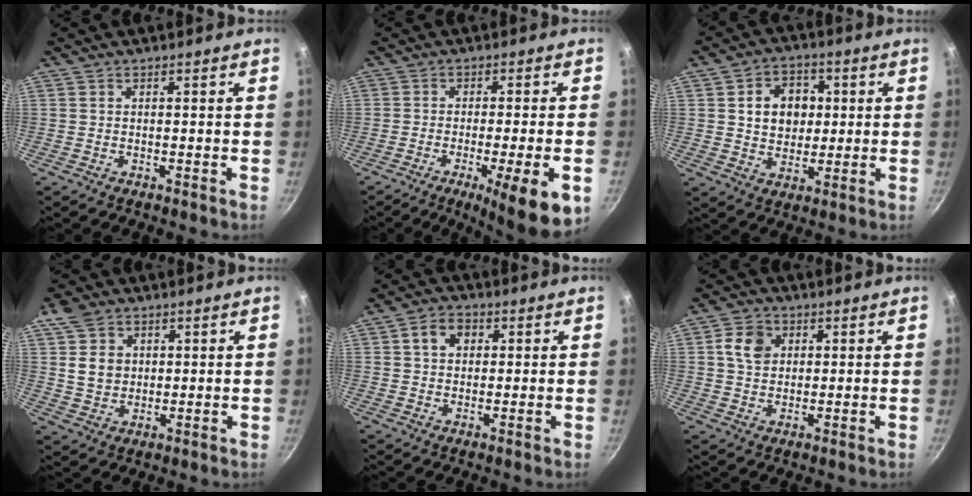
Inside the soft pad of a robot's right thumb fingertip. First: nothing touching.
{"total": 11.7, "force": [-4.6, 1.7, 10.7], "torque": [-0.150, 0.008, -0.063]}
{"total": 9.7, "force": [1.7, 7.8, 5.6], "torque": [-0.056, 0.003, 0.026]}
{"total": 7.4, "force": [2.2, 5.9, 3.8], "torque": [-0.043, -0.009, 0.040]}
{"total": 5.3, "force": [1.6, 4.1, 3.0], "torque": [-0.032, 0.006, 0.021]}
{"total": 6.1, "force": [1.8, 4.9, 3.3], "torque": [-0.038, 0.004, 0.029]}